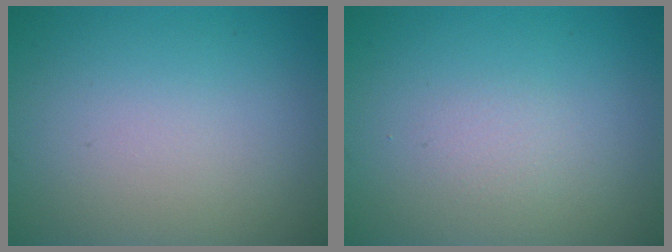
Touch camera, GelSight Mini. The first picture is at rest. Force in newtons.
{"total": 0.9, "press": 0.9, "slide": 0.0}